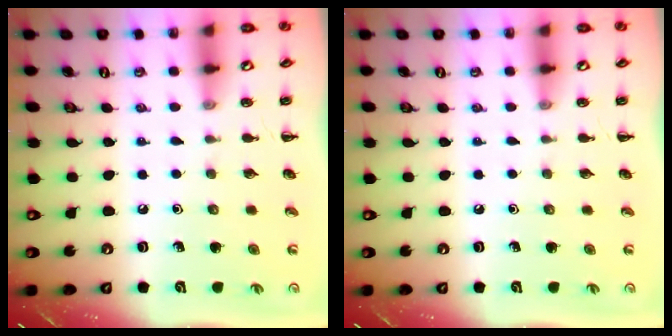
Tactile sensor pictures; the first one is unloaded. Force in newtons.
{"total": 0.0}